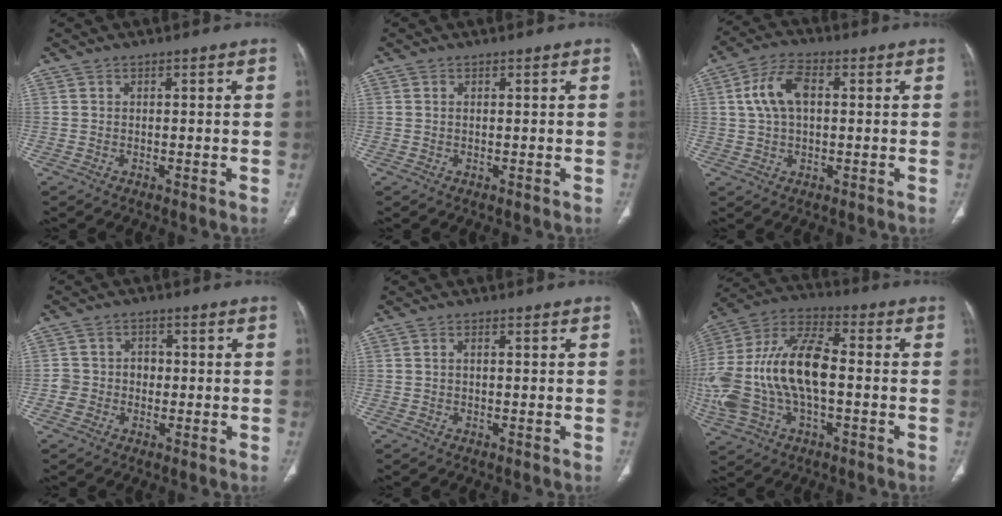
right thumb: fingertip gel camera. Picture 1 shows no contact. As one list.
[{"total": 0.0}, {"total": 8.5, "force": [1.5, 4.8, 6.8], "torque": [-0.137, 0.018, 0.028]}, {"total": 4.4, "force": [-0.8, 4.1, 1.5], "torque": [-0.006, 0.019, -0.018]}, {"total": 0.6, "force": [0.0, 0.2, 0.6], "torque": [-0.013, 0.004, 0.000]}, {"total": 23.7, "force": [-2.0, 12.3, 20.1], "torque": [-0.450, 0.024, -0.035]}]